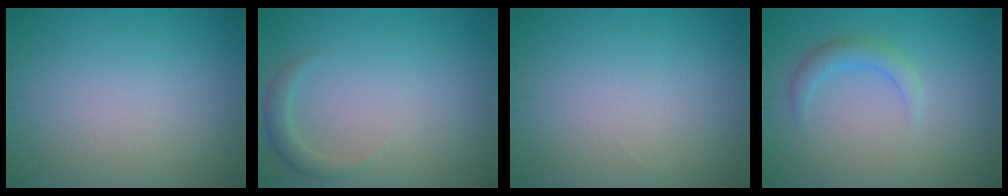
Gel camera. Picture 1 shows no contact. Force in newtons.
{"total": 1.6, "press": 1.6, "slide": 0.2}
{"total": 0.0}
{"total": 2.0, "press": 2.0, "slide": 0.1}